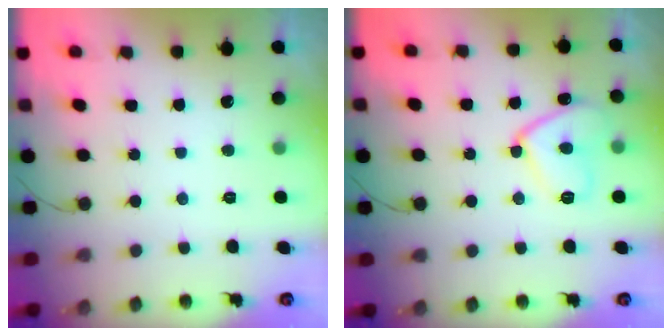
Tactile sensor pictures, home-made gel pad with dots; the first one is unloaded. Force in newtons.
{"total": 11.2, "press": 11.1, "slide": 1.0}